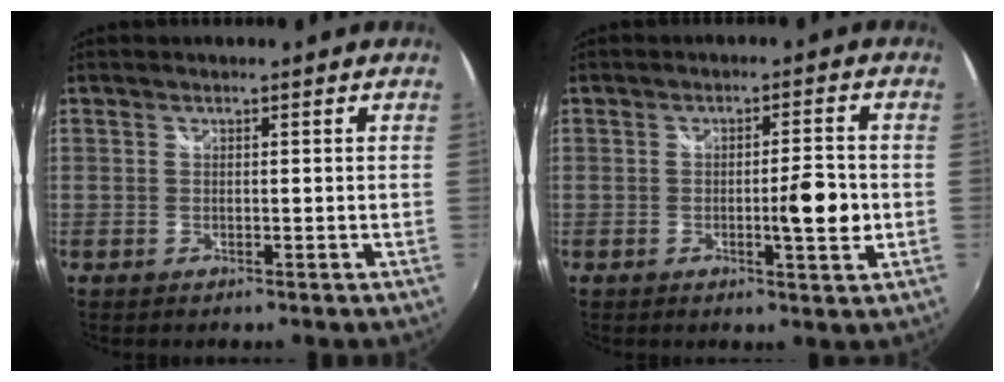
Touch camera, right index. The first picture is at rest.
{"total": 5.5, "force": [-0.9, 0.8, 5.4], "torque": [-0.083, -0.001, -0.010]}